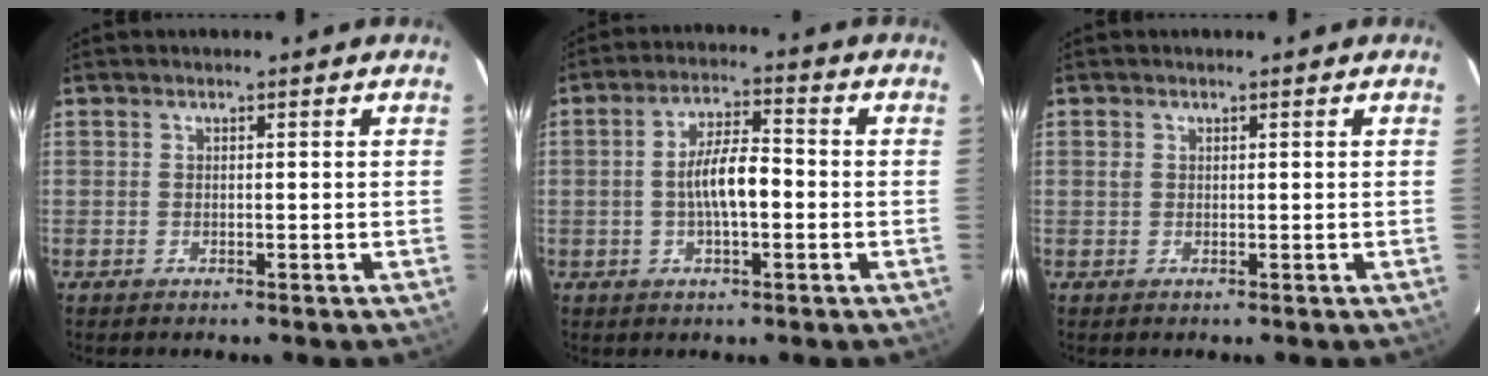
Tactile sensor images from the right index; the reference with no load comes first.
{"total": 7.1, "force": [-1.1, 2.1, 6.7], "torque": [-0.123, 0.009, -0.017]}
{"total": 0.9, "force": [0.2, 0.8, 0.3], "torque": [-0.008, 0.003, 0.003]}